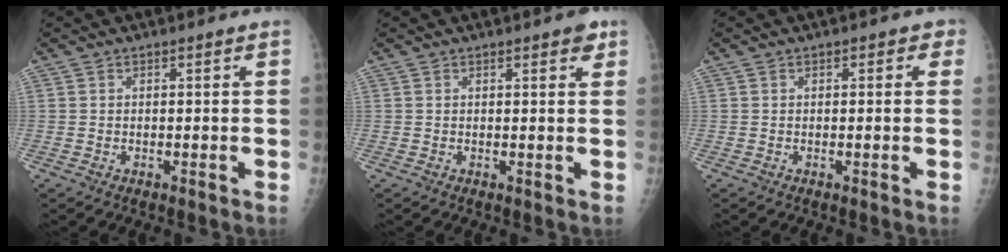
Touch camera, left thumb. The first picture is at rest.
{"total": 2.3, "force": [1.4, 0.9, 1.6], "torque": [-0.009, -0.003, 0.014]}
{"total": 2.0, "force": [0.6, 1.3, 1.4], "torque": [0.005, 0.005, -0.001]}